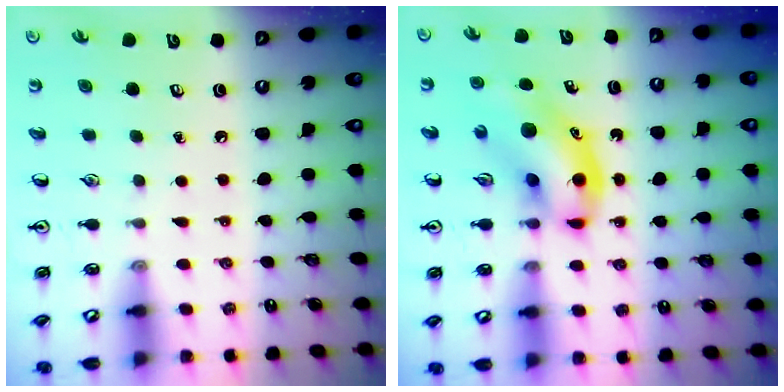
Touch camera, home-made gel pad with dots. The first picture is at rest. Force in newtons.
{"total": 11.6, "press": 11.2, "slide": 3.2}